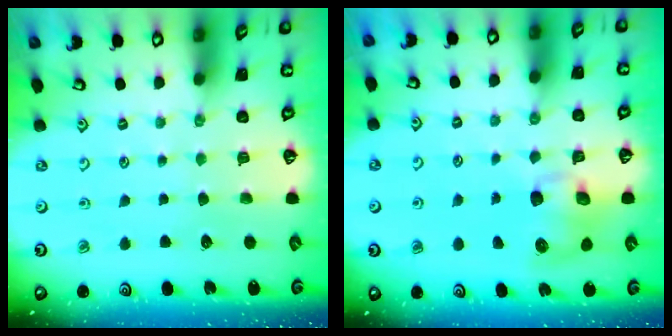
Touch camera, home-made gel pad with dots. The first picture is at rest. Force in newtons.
{"total": 8.7, "press": 8.6, "slide": 1.0}